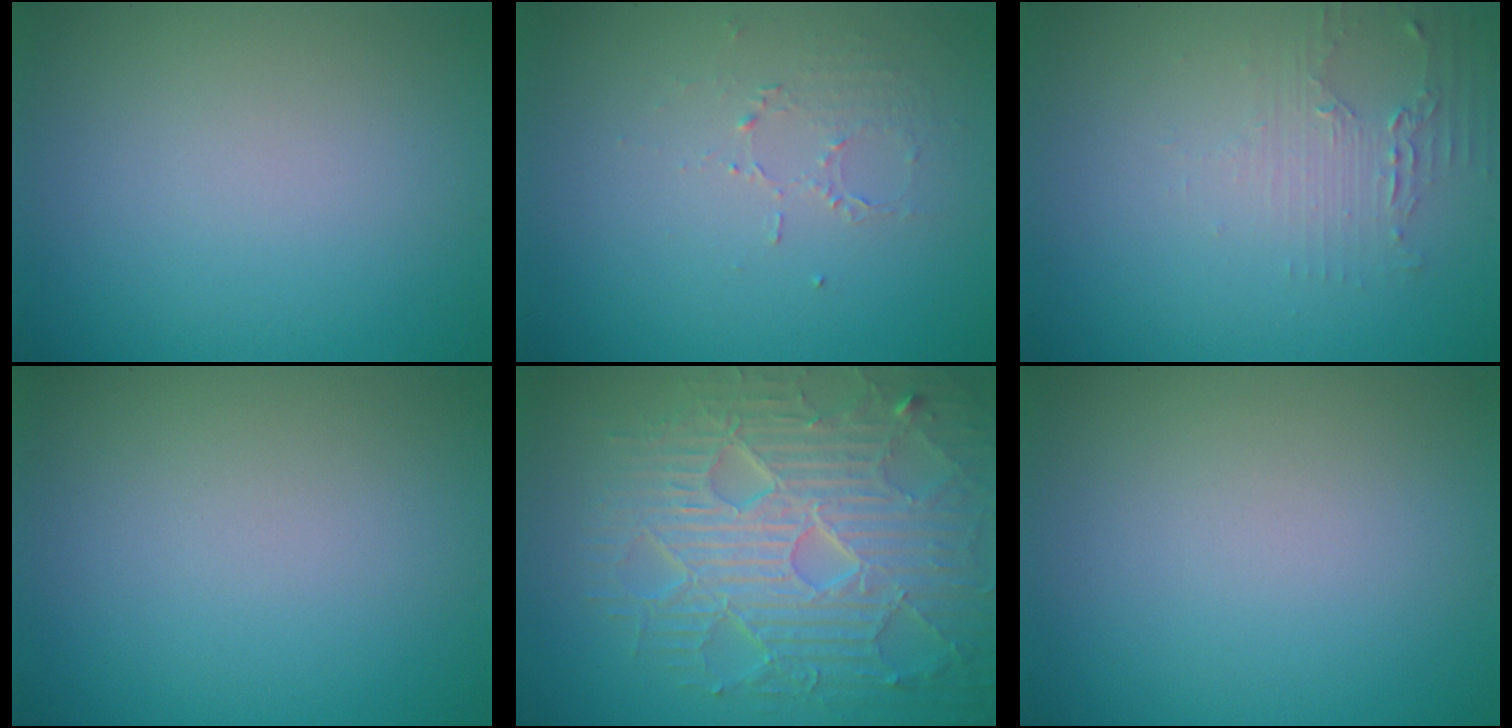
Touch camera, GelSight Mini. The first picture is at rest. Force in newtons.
{"total": 1.3, "press": 0.6, "slide": 1.1}
{"total": 1.7, "press": 1.7, "slide": 0.3}
{"total": 0.0}
{"total": 8.9, "press": 6.4, "slide": 6.2}
{"total": 0.0}